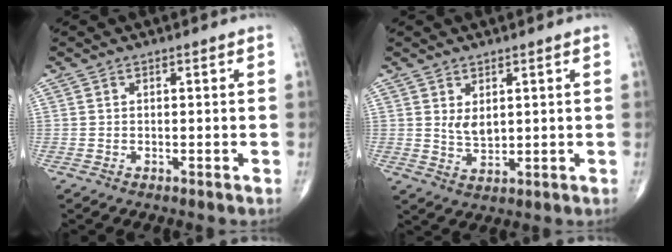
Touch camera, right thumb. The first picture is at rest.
{"total": 3.7, "force": [1.2, 2.0, 2.8], "torque": [-0.042, -0.017, 0.028]}